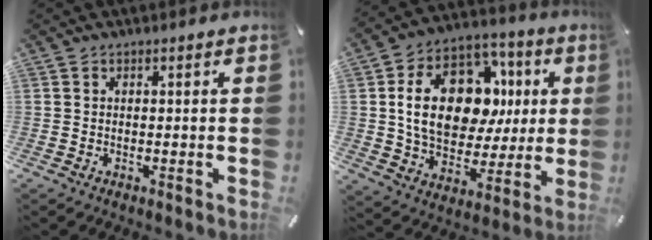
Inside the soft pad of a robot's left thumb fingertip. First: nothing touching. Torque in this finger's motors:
{"motor_torque": [1.48, 1.88, 1.54, -1.23, 0.72]}